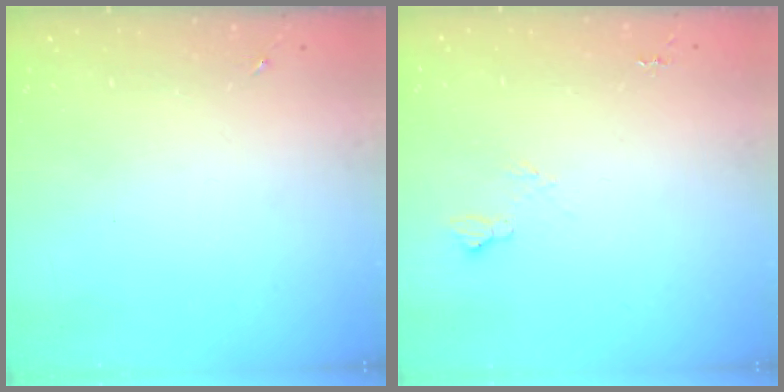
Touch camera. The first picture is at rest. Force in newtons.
{"total": 5.5, "press": 5.4, "slide": 0.7}